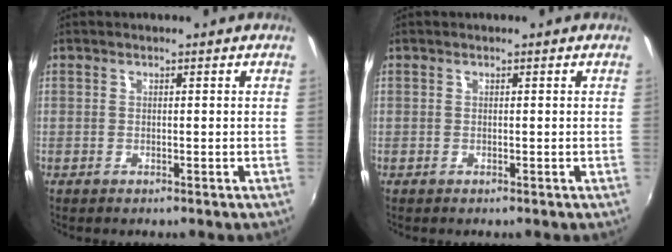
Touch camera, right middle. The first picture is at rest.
{"total": 0.0}